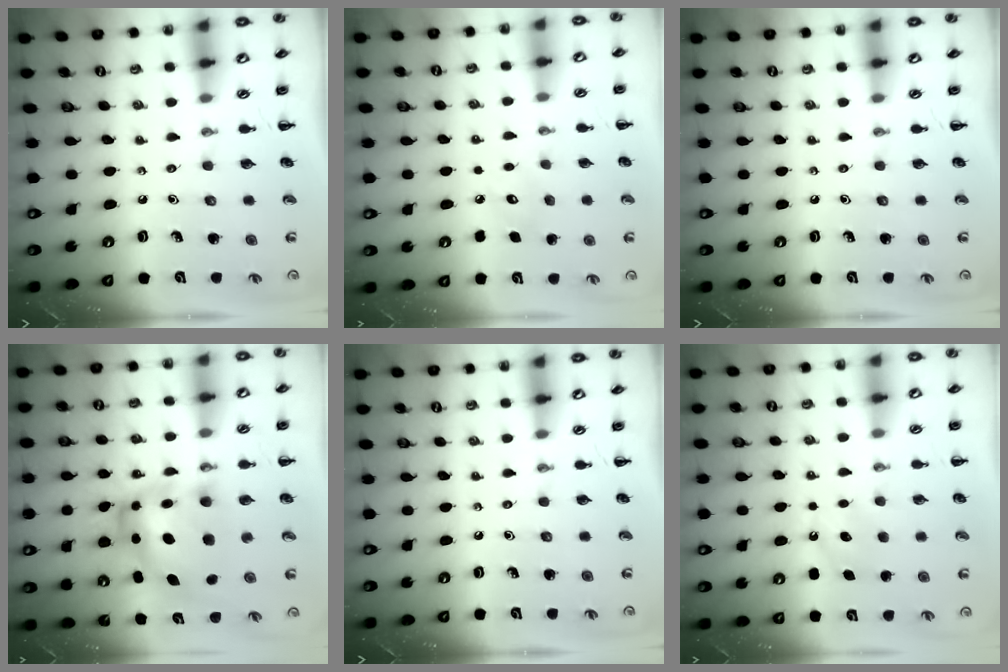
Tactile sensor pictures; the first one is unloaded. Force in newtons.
{"total": 4.6, "press": 4.4, "slide": 1.2}
{"total": 0.0}
{"total": 8.5, "press": 8.2, "slide": 2.1}
{"total": 0.0}
{"total": 6.9, "press": 6.7, "slide": 1.6}